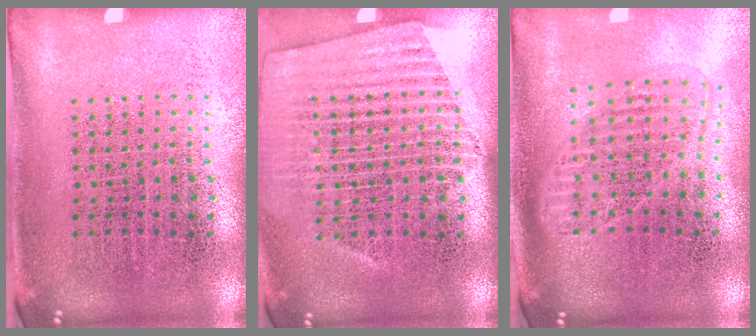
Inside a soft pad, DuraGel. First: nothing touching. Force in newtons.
{"total": 1.6, "press": 1.5, "slide": 0.6}
{"total": 1.6, "press": 1.4, "slide": 0.8}